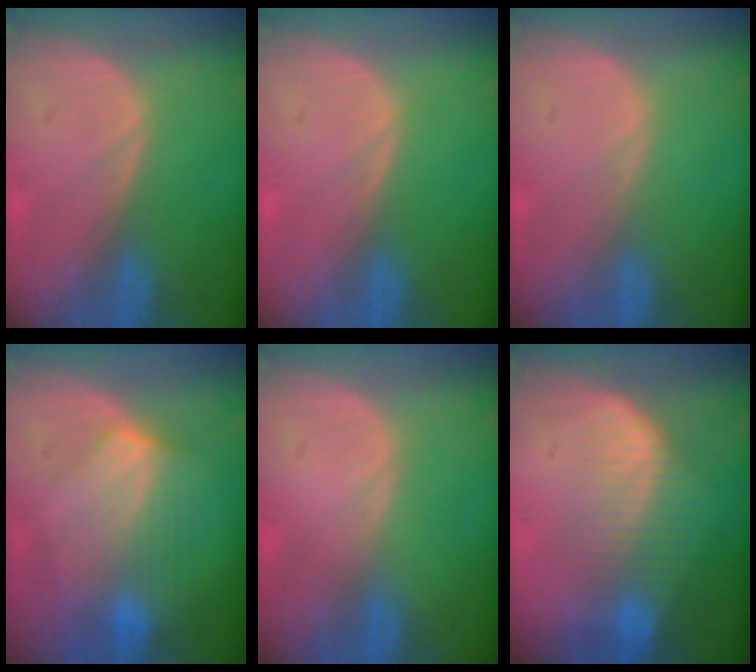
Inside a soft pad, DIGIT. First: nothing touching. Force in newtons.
{"total": 0.0}
{"total": 0.0}
{"total": 7.4, "press": 6.6, "slide": 3.2}
{"total": 0.0}
{"total": 7.5, "press": 6.7, "slide": 3.4}